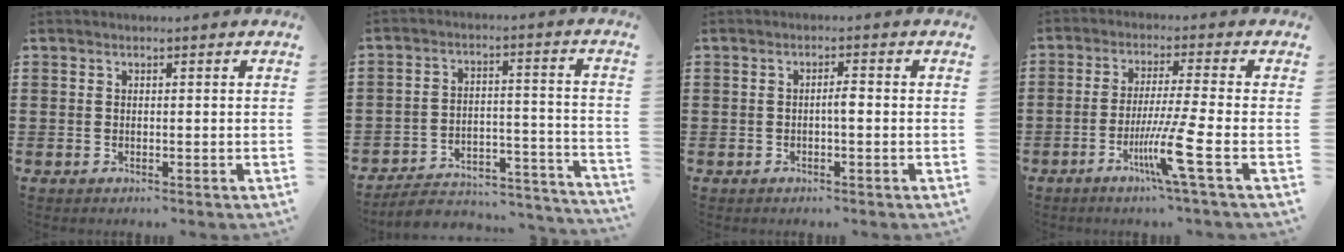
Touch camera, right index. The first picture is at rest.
{"total": 4.8, "force": [-4.3, 1.4, 1.3], "torque": [-0.021, 0.008, -0.088]}
{"total": 1.6, "force": [-0.4, 0.3, 1.5], "torque": [-0.029, 0.003, -0.008]}
{"total": 8.7, "force": [-3.8, -0.7, 7.8], "torque": [-0.149, -0.020, -0.071]}